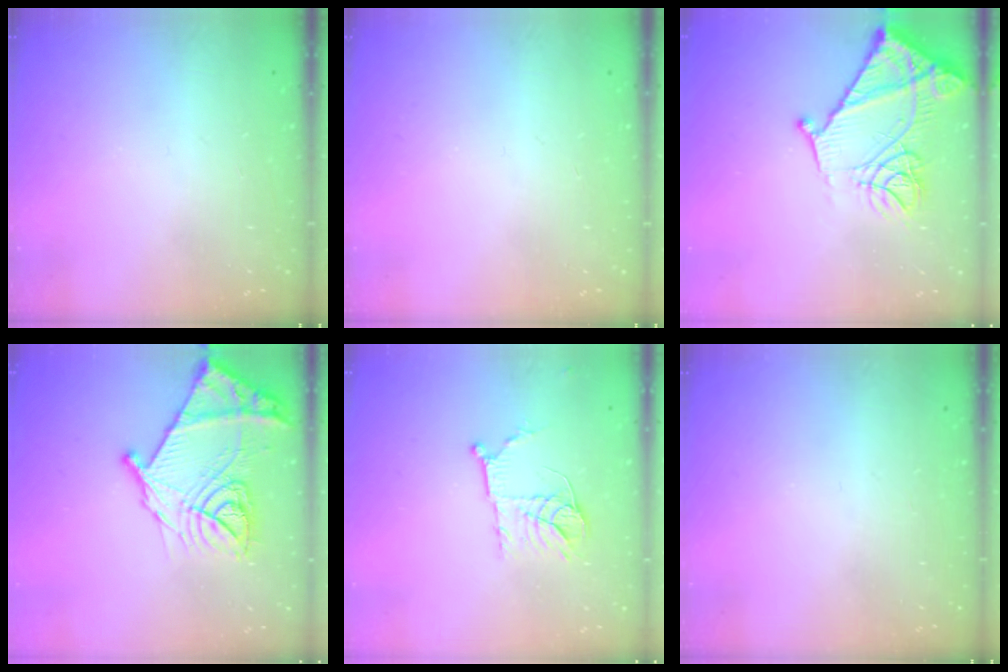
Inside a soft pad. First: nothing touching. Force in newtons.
{"total": 0.0}
{"total": 19.3, "press": 19.2, "slide": 2.1}
{"total": 22.2, "press": 22.1, "slide": 2.4}
{"total": 11.2, "press": 11.1, "slide": 0.7}
{"total": 0.0}